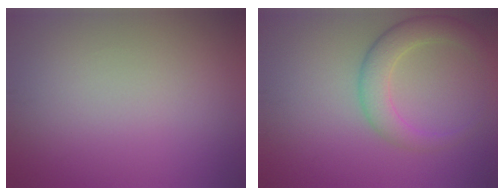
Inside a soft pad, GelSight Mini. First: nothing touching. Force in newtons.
{"total": 4.1, "press": 4.1, "slide": 0.3}